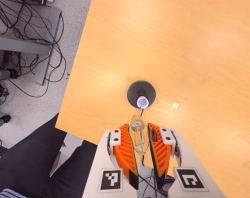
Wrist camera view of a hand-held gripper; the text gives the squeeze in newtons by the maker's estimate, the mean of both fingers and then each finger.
{"total": 20.1, "left": 25.2, "right": 15.0}